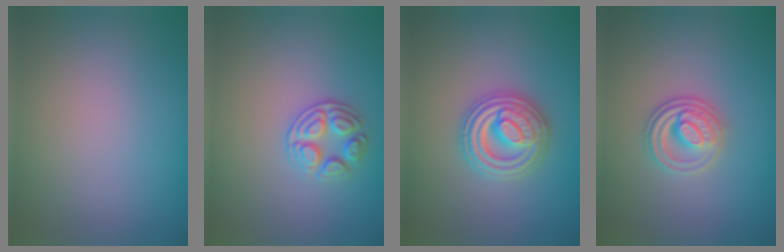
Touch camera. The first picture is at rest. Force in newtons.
{"total": 2.8, "press": 2.7, "slide": 0.7}
{"total": 4.9, "press": 4.8, "slide": 0.7}
{"total": 2.8, "press": 2.6, "slide": 1.0}